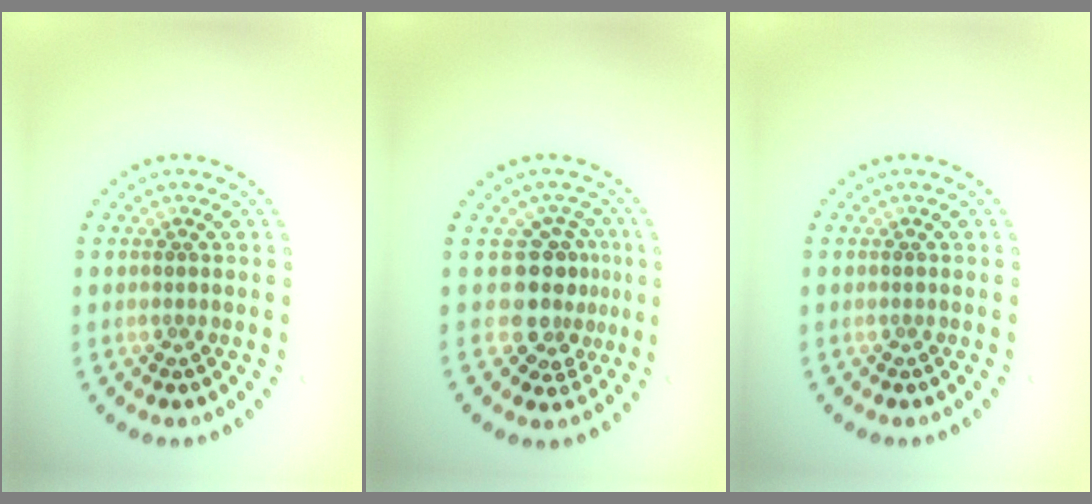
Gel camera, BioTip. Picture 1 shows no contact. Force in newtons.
{"total": 3.8, "press": 2.9, "slide": 2.4}
{"total": 0.0}